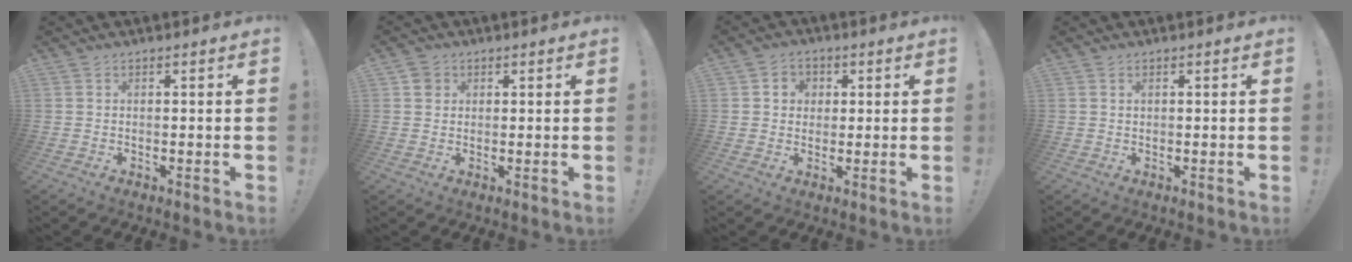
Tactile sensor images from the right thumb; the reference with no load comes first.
{"total": 2.9, "force": [1.2, 2.5, 0.6], "torque": [-0.002, -0.001, 0.021]}
{"total": 4.1, "force": [0.5, 3.9, 0.9], "torque": [-0.010, -0.001, 0.009]}
{"total": 0.8, "force": [0.4, 0.5, 0.5], "torque": [-0.009, 0.002, 0.008]}